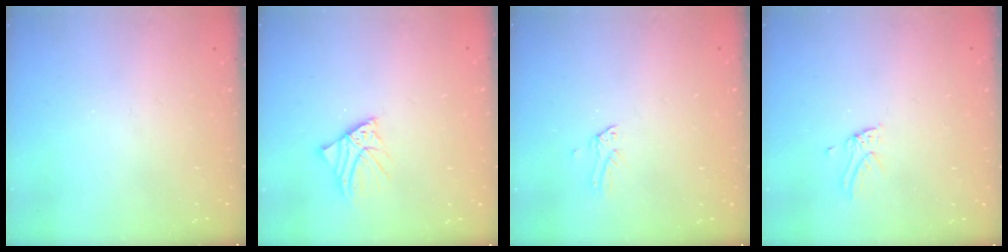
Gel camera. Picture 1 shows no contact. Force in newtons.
{"total": 4.5, "press": 4.5, "slide": 0.5}
{"total": 0.0}
{"total": 2.1, "press": 2.1, "slide": 0.1}